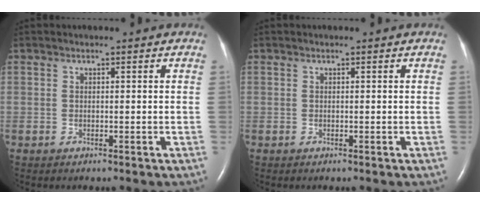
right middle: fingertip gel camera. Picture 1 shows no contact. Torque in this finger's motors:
{"motor_torque": [0.00, 0.00, 0.00, 0.01]}